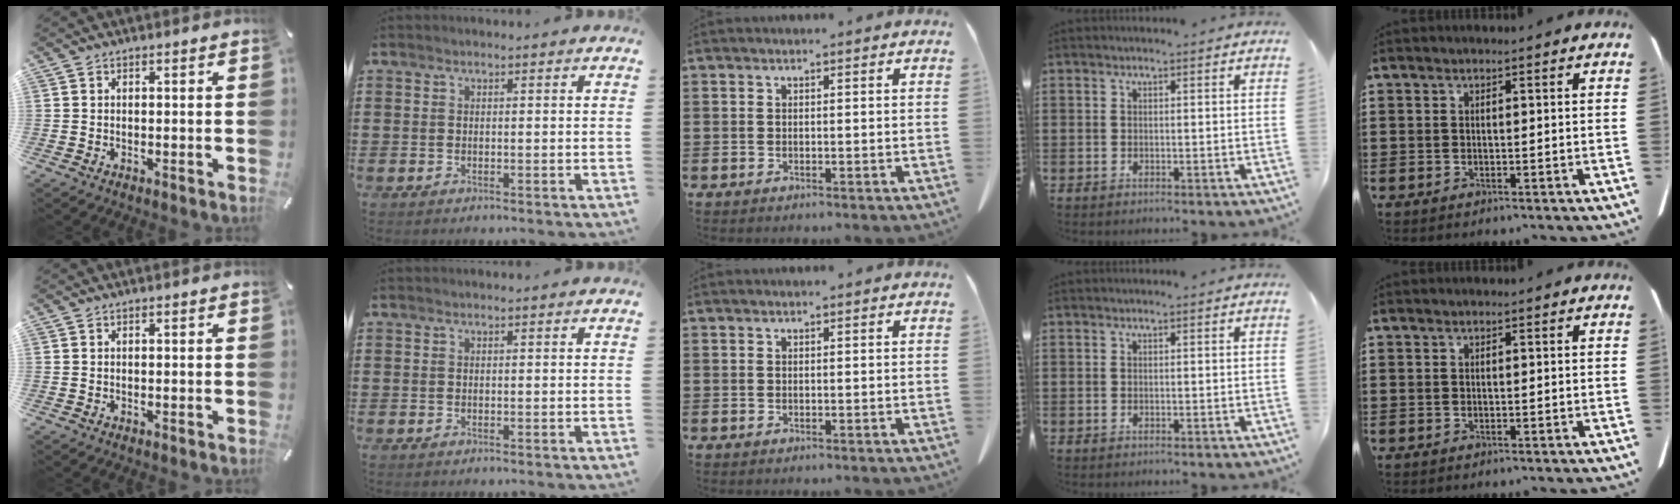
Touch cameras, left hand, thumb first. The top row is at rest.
{}